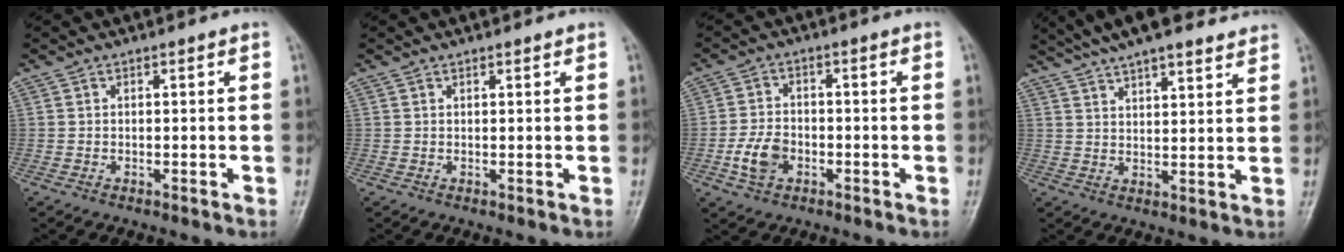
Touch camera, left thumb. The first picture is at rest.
{"total": 0.9, "force": [0.8, 0.2, 0.5], "torque": [-0.005, -0.002, 0.012]}
{"total": 5.8, "force": [-2.0, 4.0, 3.6], "torque": [-0.065, 0.009, -0.040]}
{"total": 15.6, "force": [12.8, 3.9, 8.1], "torque": [-0.116, -0.014, 0.193]}